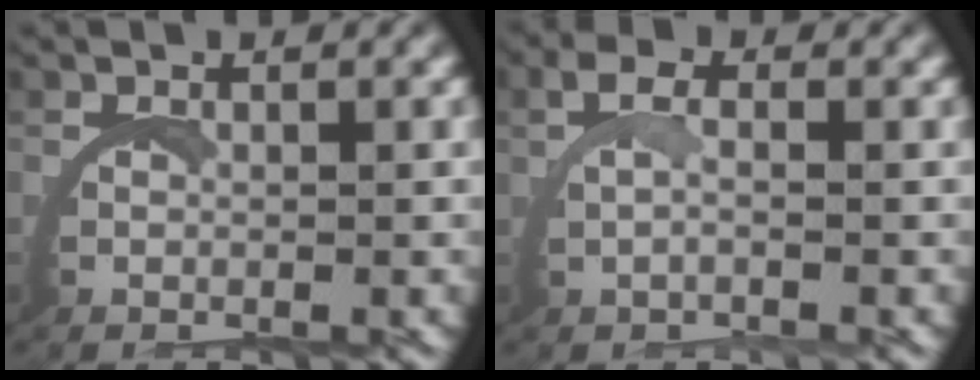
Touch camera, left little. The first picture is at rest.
{"total": 1.7, "force": [0.3, 0.0, 1.7], "torque": [-0.043, 0.004, 0.008]}